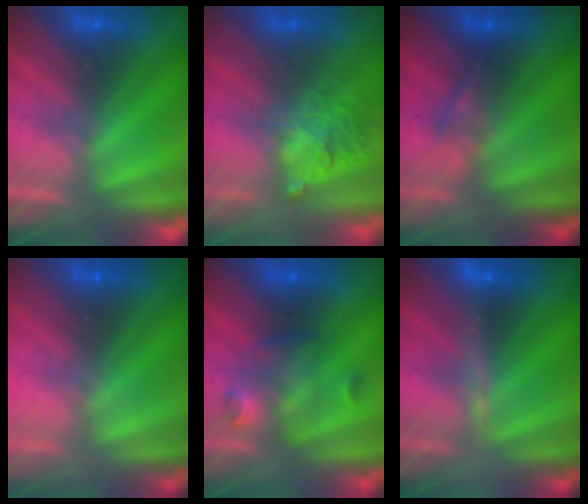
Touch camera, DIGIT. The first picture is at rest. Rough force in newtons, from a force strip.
{"total": 3.0}
{"total": 2.4}
{"total": 3.4}
{"total": 2.9}
{"total": 3.3}